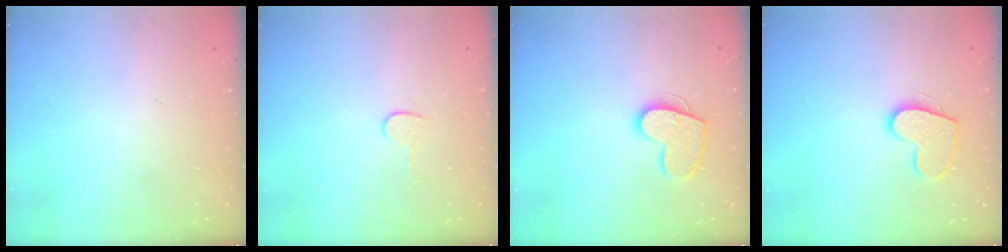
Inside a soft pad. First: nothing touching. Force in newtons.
{"total": 4.0, "press": 4.0, "slide": 0.3}
{"total": 12.4, "press": 12.4, "slide": 0.7}
{"total": 11.1, "press": 11.1, "slide": 0.6}